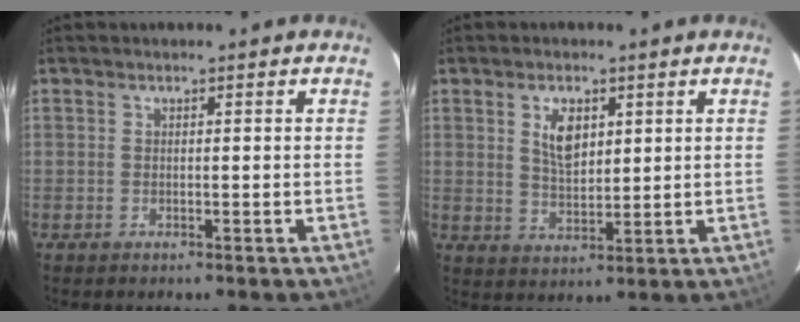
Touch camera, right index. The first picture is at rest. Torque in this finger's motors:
{"motor_torque": [0.18, 0.06, 0.20, 0.05]}